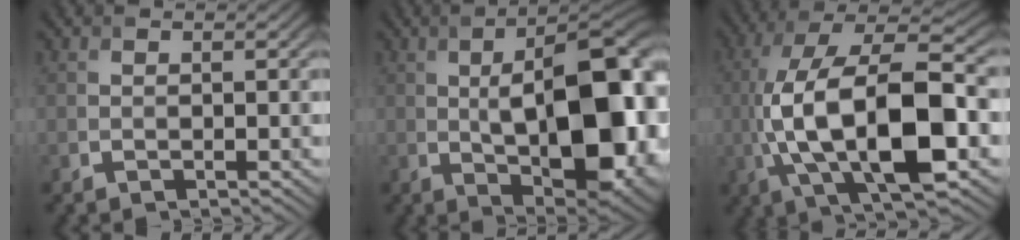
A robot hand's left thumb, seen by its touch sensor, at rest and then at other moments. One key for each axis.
{"total": 17.0, "fx": -0.4, "fy": 7.4, "fz": 15.3, "tx": -0.209, "ty": 0.003, "tz": -0.013}
{"total": 16.3, "fx": -2.4, "fy": 7.1, "fz": 14.5, "tx": -0.286, "ty": 0.016, "tz": -0.048}